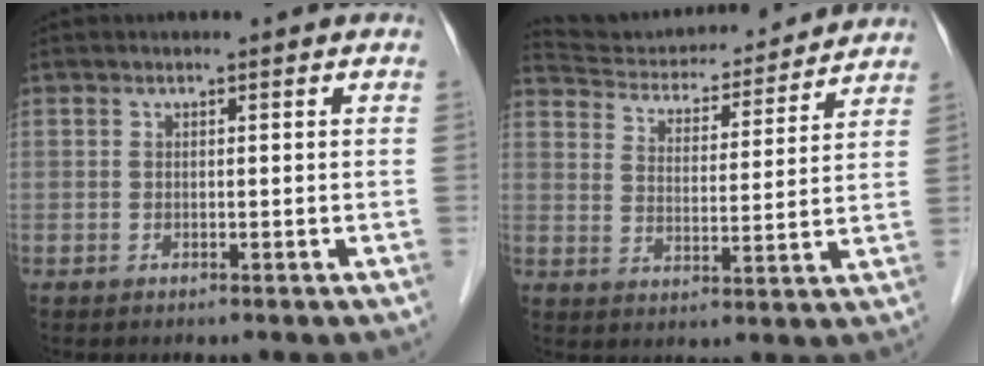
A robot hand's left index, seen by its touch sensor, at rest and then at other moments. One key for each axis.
{"total": 17.8, "fx": 17.1, "fy": 3.2, "fz": 3.9, "tx": -0.060, "ty": 0.010, "tz": 0.245}